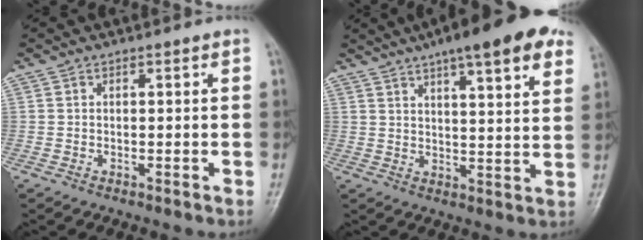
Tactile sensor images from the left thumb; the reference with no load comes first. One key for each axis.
{"total": 18.2, "fx": 11.5, "fy": 4.4, "fz": 13.4, "tx": -0.174, "ty": -0.013, "tz": 0.149}